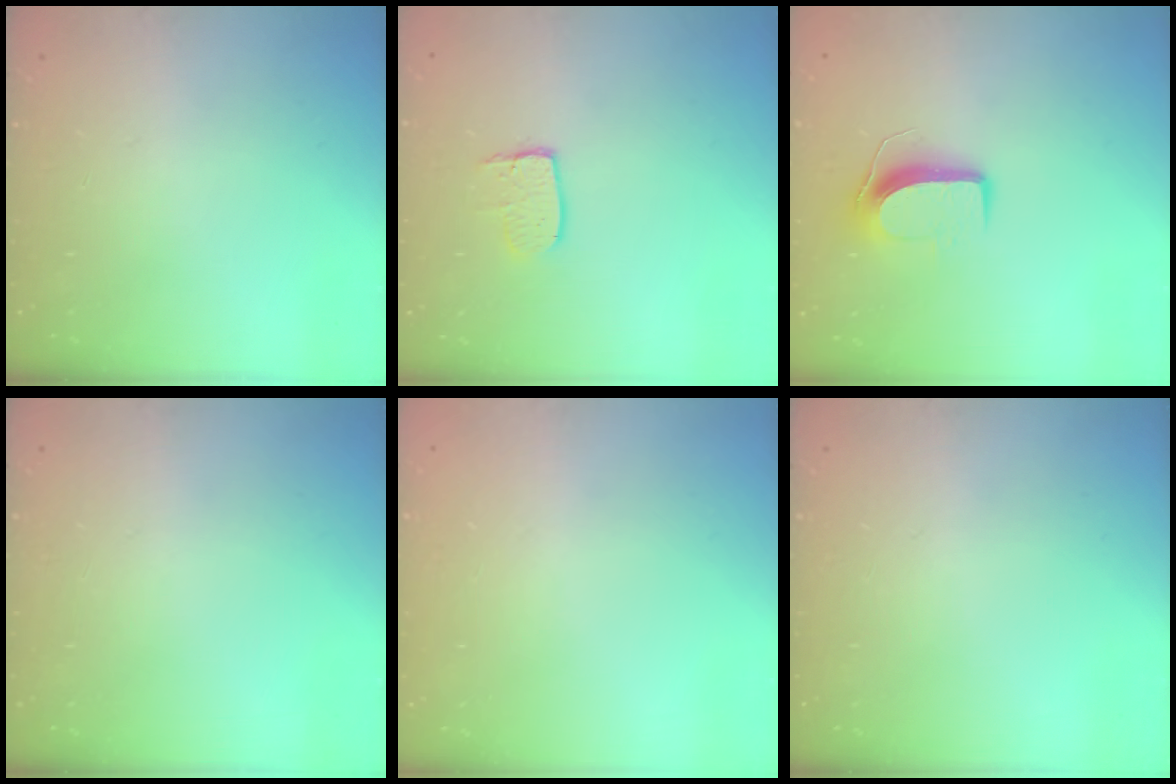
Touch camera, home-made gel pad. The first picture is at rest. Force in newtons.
{"total": 6.8, "press": 6.8, "slide": 0.4}
{"total": 8.9, "press": 8.9, "slide": 0.5}
{"total": 0.0}
{"total": 0.0}
{"total": 0.0}